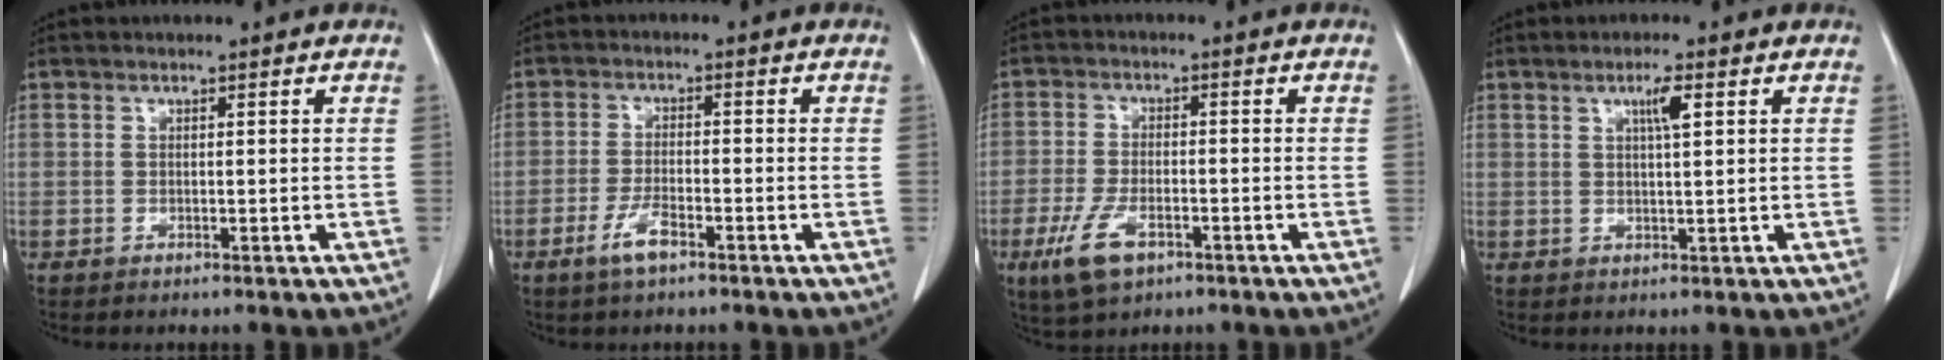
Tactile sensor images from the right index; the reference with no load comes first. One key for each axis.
{"total": 4.1, "fx": -2.6, "fy": 0.9, "fz": 3.1, "tx": -0.065, "ty": -0.002, "tz": -0.049}
{"total": 6.9, "fx": -3.6, "fy": 2.9, "fz": 5.1, "tx": -0.112, "ty": -0.012, "tz": -0.062}
{"total": 2.9, "fx": 1.2, "fy": 0.1, "fz": 2.7, "tx": -0.048, "ty": 0.000, "tz": 0.020}